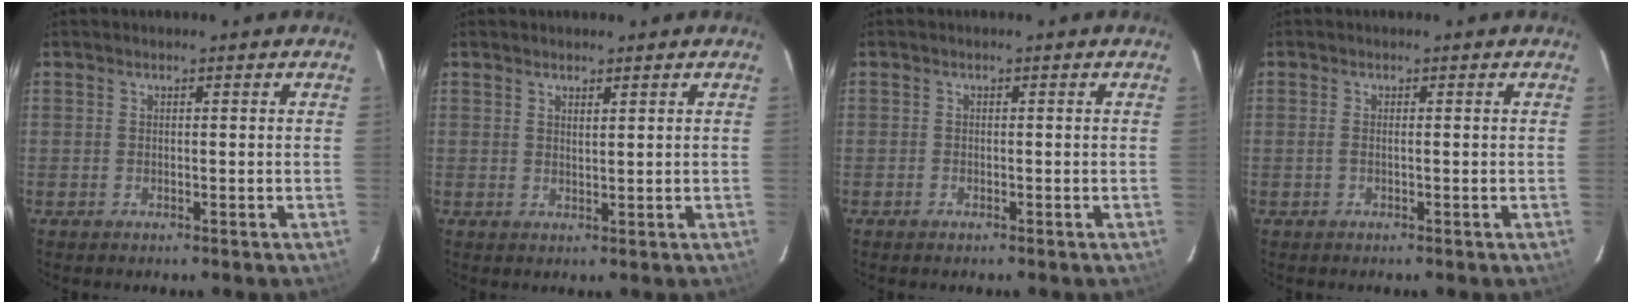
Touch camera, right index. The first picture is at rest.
{"total": 1.3, "force": [1.0, 0.3, 0.8], "torque": [-0.014, 0.001, 0.018]}
{"total": 0.6, "force": [-0.5, 0.3, 0.2], "torque": [-0.004, 0.000, -0.010]}
{"total": 0.8, "force": [-0.2, 0.0, 0.8], "torque": [-0.016, 0.001, -0.005]}